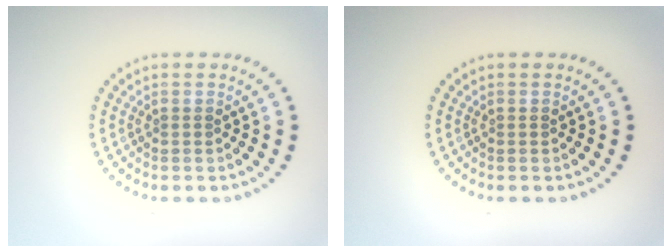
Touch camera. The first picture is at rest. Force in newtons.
{"total": 0.0}